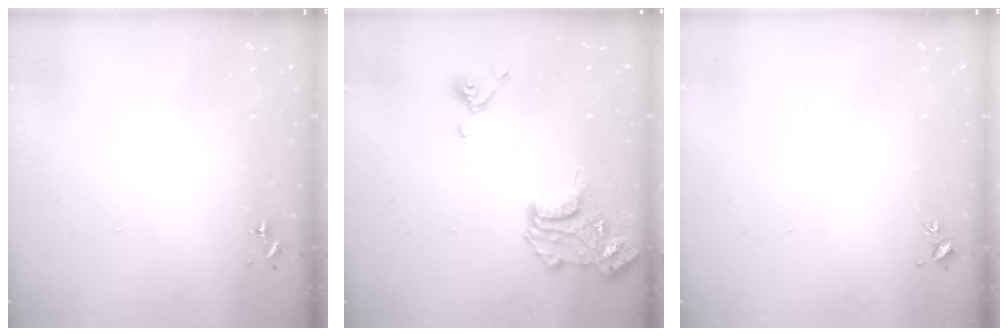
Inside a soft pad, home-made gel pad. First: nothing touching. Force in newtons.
{"total": 14.9, "press": 14.8, "slide": 1.2}
{"total": 3.1, "press": 3.0, "slide": 0.3}